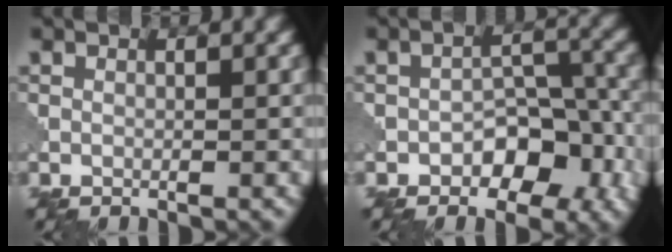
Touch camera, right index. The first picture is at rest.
{"total": 5.5, "force": [-2.3, 3.5, 3.6], "torque": [-0.032, 0.004, -0.037]}